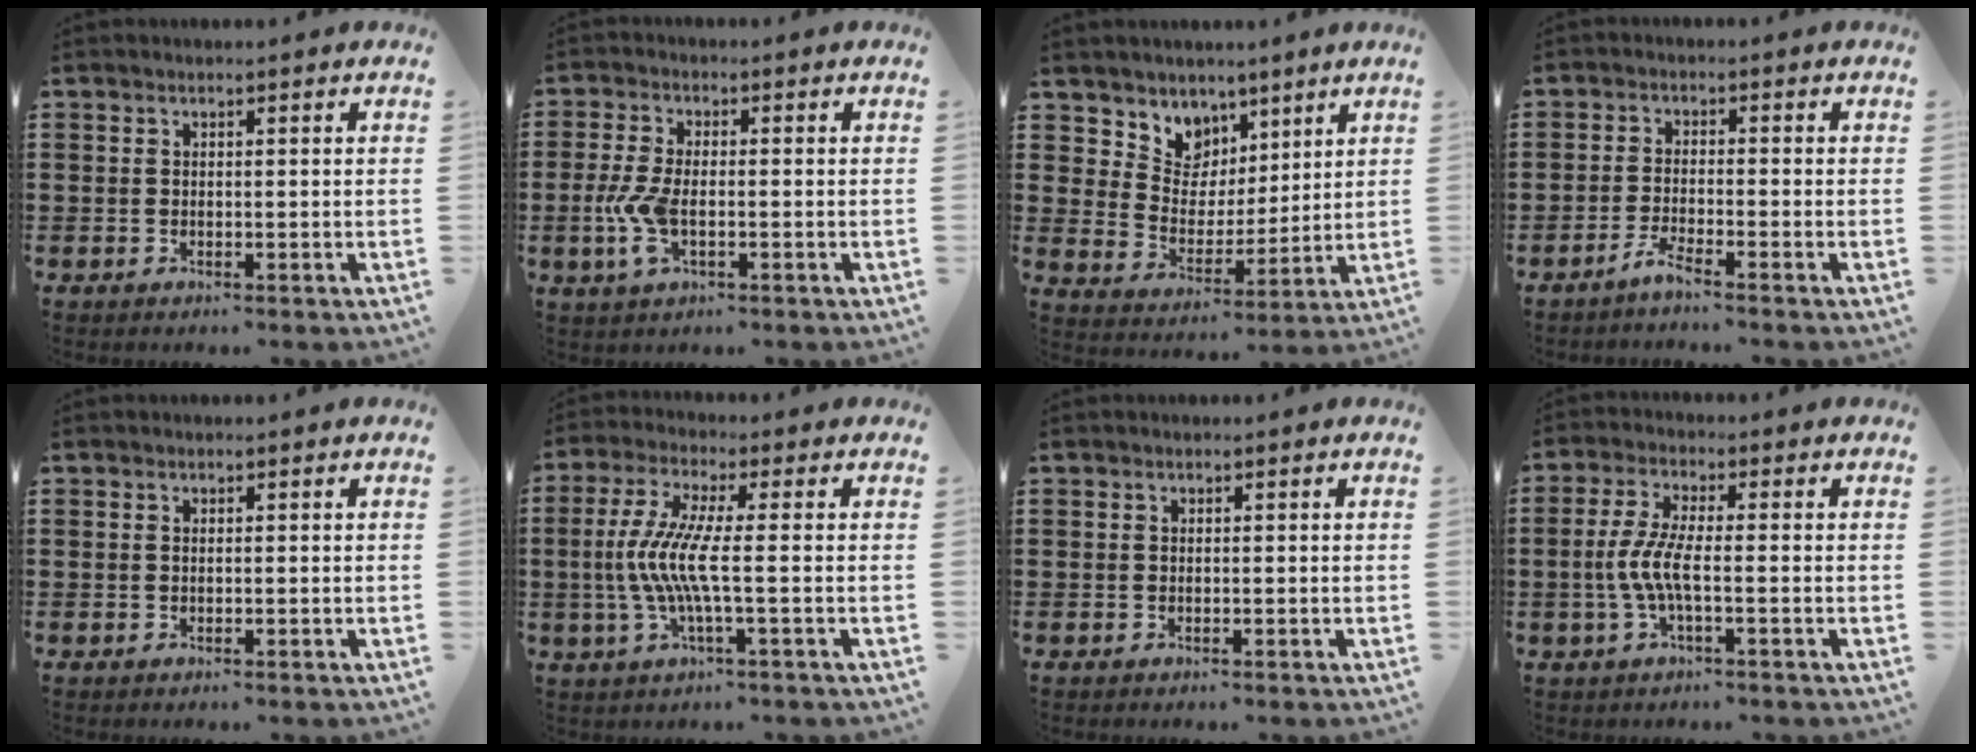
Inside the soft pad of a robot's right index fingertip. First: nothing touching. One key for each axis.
{"total": 5.8, "fx": -1.2, "fy": 2.5, "fz": 5.1, "tx": -0.122, "ty": -0.006, "tz": -0.029}
{"total": 6.4, "fx": 4.3, "fy": 4.7, "fz": -0.7, "tx": -0.035, "ty": -0.037, "tz": 0.079}
{"total": 2.3, "fx": -2.1, "fy": -0.2, "fz": 0.9, "tx": -0.030, "ty": -0.002, "tz": -0.045}
{"total": 0.0}
{"total": 7.8, "fx": -1.1, "fy": 0.6, "fz": 7.7, "tx": -0.179, "ty": -0.022, "tz": -0.033}
{"total": 0.0}
{"total": 5.6, "fx": -1.4, "fy": 1.1, "fz": 5.3, "tx": -0.129, "ty": -0.012, "tz": -0.036}